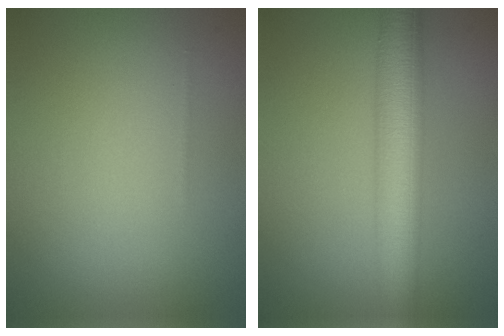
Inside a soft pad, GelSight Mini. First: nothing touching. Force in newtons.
{"total": 7.0, "press": 7.0, "slide": 0.2}